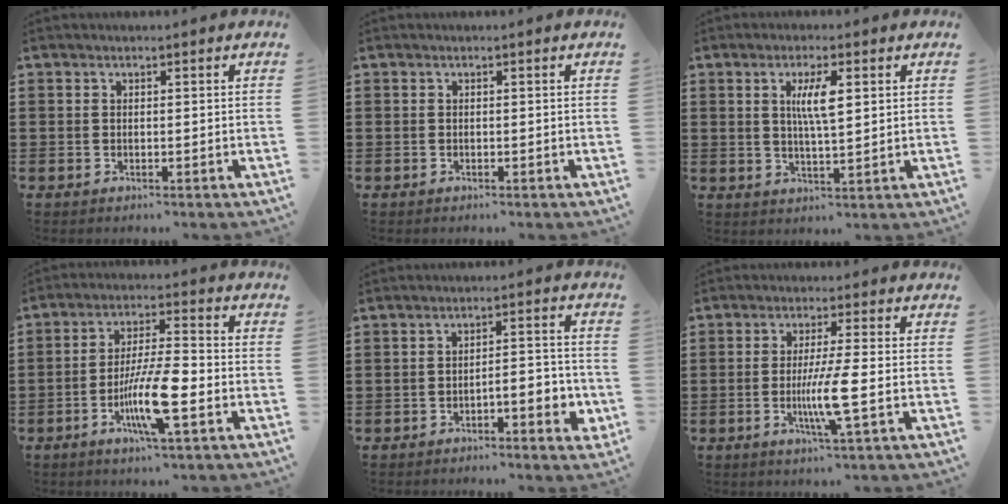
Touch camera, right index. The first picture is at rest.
{"total": 0.0}
{"total": 5.1, "force": [1.4, 1.2, 4.8], "torque": [-0.097, 0.008, 0.020]}
{"total": 10.3, "force": [-3.4, 1.8, 9.5], "torque": [-0.186, -0.011, -0.064]}
{"total": 4.1, "force": [-2.4, 1.1, 3.2], "torque": [-0.052, 0.006, -0.045]}
{"total": 6.8, "force": [-1.5, -0.3, 6.7], "torque": [-0.127, -0.020, -0.031]}